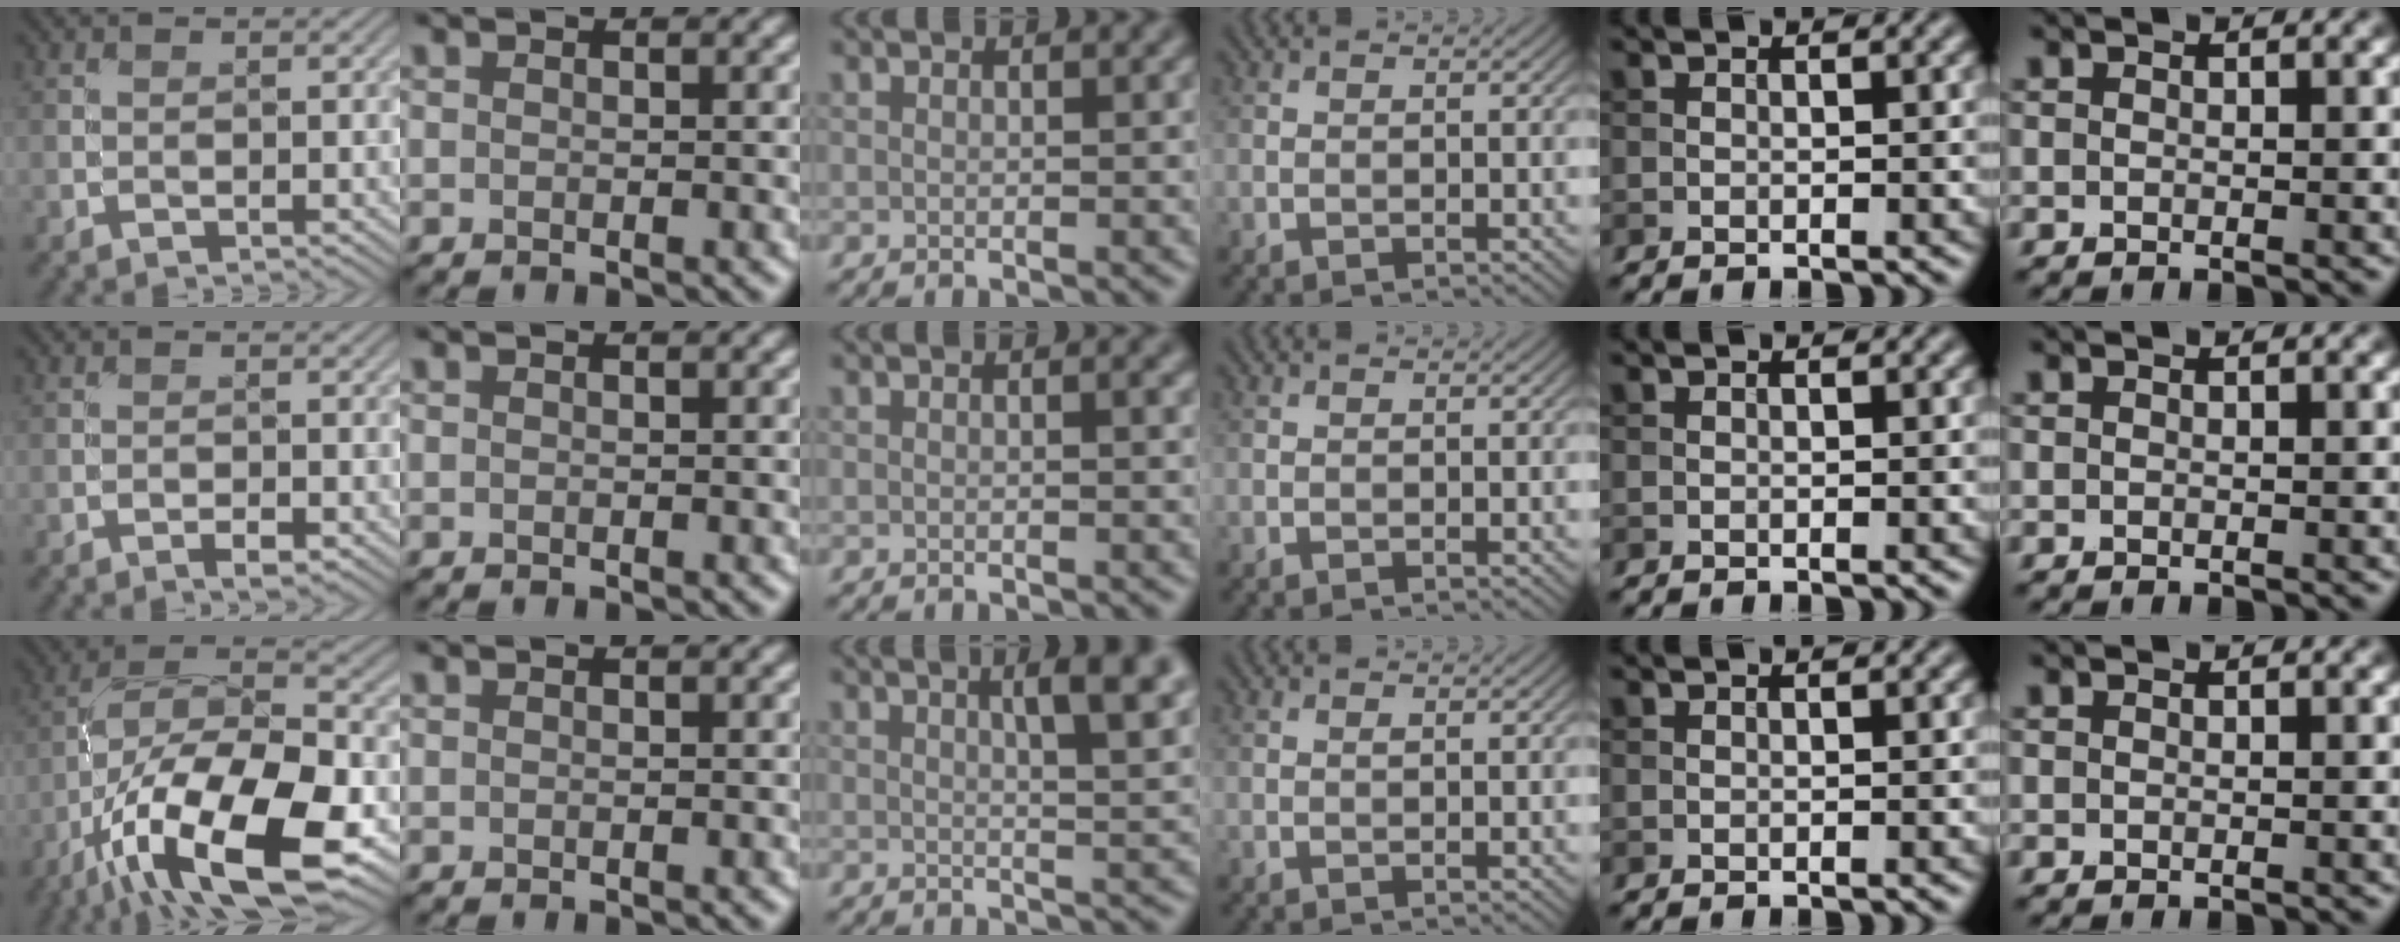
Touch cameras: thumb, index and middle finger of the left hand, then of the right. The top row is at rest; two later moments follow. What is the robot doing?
{"motion": "unscrew", "object": "medicine bottle"}